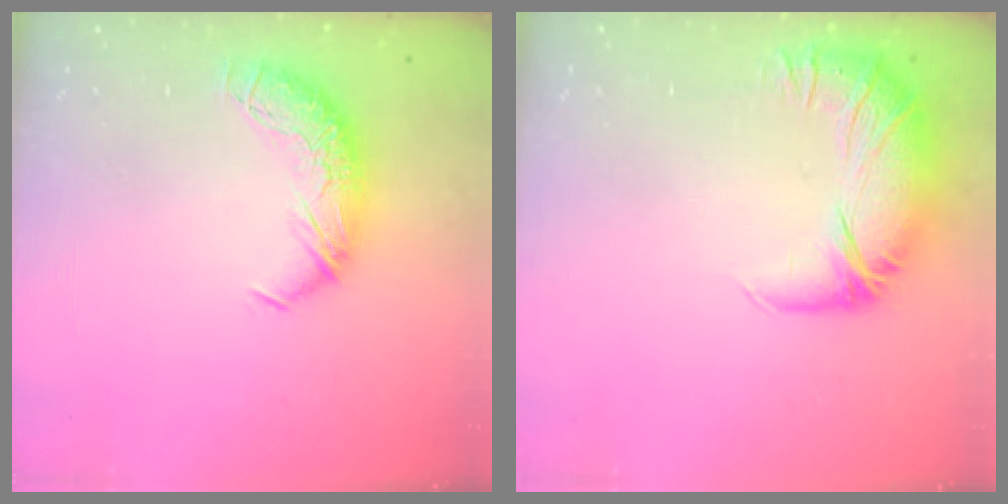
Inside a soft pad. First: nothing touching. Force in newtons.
{"total": 3.1, "press": 2.0, "slide": 2.4}